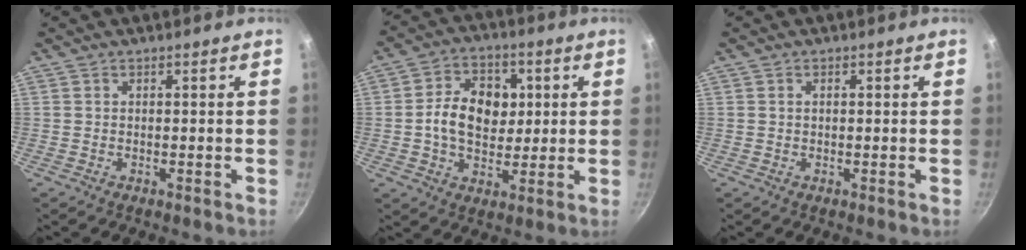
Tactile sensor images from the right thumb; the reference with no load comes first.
{"total": 12.0, "force": [1.1, 8.8, 8.1], "torque": [-0.106, 0.007, 0.008]}
{"total": 0.7, "force": [0.1, 0.4, 0.5], "torque": [-0.009, 0.003, 0.001]}